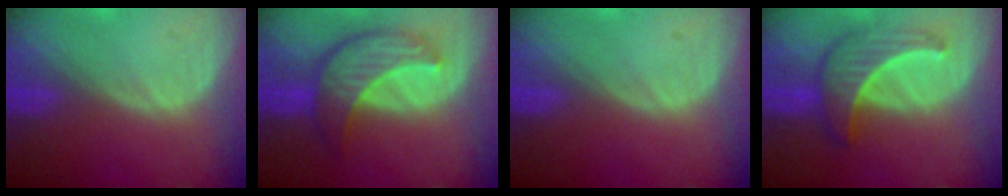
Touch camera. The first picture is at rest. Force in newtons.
{"total": 7.9, "press": 7.5, "slide": 2.4}
{"total": 0.0}
{"total": 6.7, "press": 6.4, "slide": 1.9}